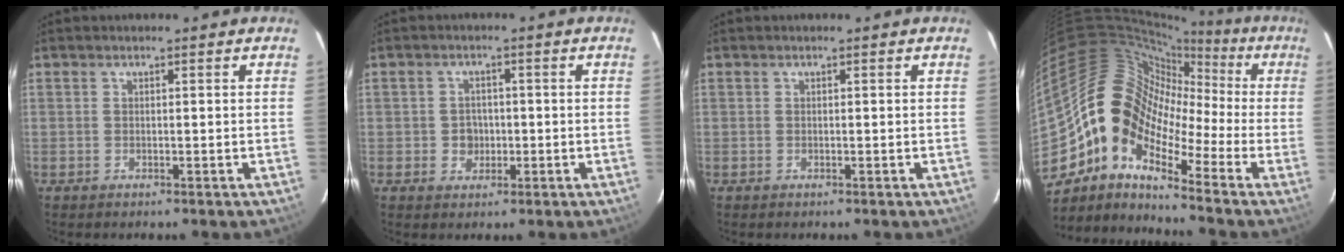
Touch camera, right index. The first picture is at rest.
{"total": 3.3, "force": [-0.5, 3.1, 1.0], "torque": [-0.021, 0.009, -0.003]}
{"total": 0.0}
{"total": 15.2, "force": [-5.5, 9.8, 10.2], "torque": [-0.172, 0.014, -0.130]}